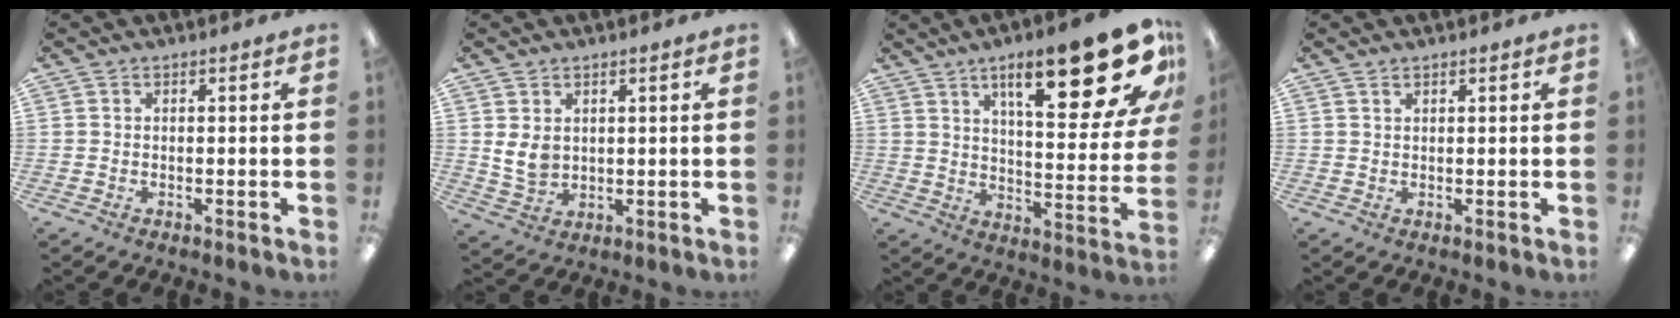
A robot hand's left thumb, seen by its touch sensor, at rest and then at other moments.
{"total": 5.4, "force": [1.8, 3.9, 3.3], "torque": [-0.080, -0.009, 0.030]}
{"total": 23.1, "force": [13.0, 7.3, 17.7], "torque": [-0.240, -0.074, 0.197]}
{"total": 1.2, "force": [0.9, 0.4, 0.6], "torque": [-0.013, 0.001, 0.016]}